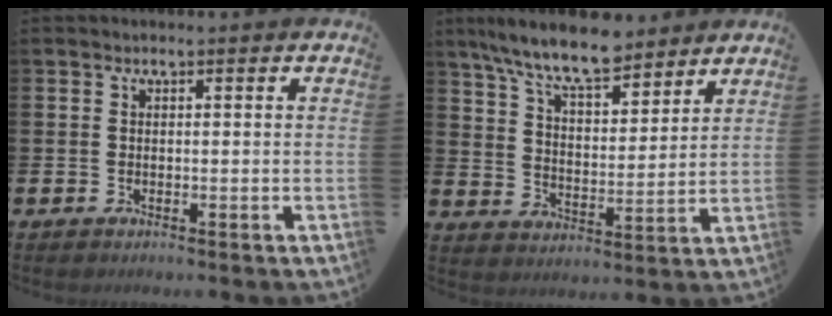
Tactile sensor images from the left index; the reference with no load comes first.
{"total": 9.6, "force": [8.5, 2.0, 3.8], "torque": [-0.101, -0.035, 0.155]}